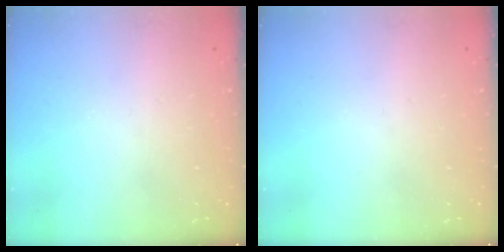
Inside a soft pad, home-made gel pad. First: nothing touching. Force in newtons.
{"total": 0.0}